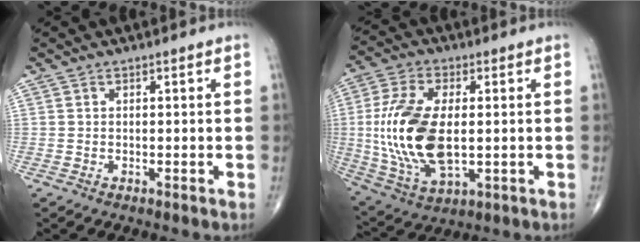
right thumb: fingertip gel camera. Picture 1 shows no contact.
{"total": 18.0, "force": [-0.1, 9.2, 15.5], "torque": [-0.327, -0.008, 0.006]}